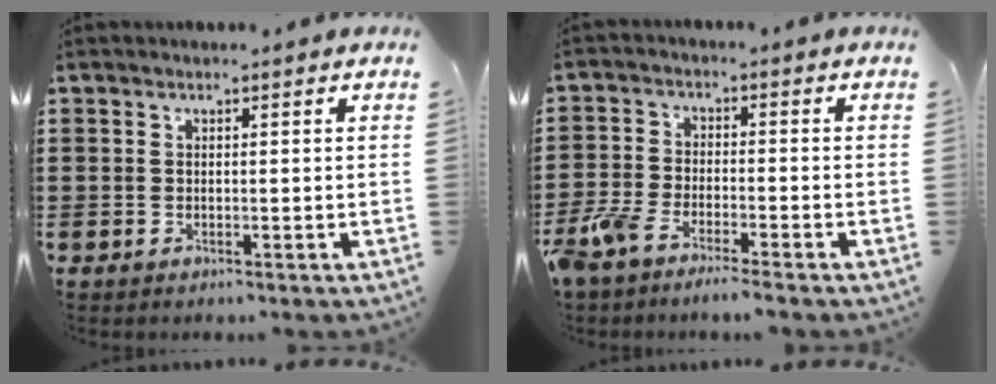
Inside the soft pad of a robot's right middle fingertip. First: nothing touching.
{"total": 4.7, "force": [-4.2, 0.6, 2.0], "torque": [-0.070, -0.015, -0.090]}